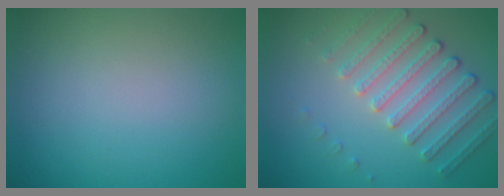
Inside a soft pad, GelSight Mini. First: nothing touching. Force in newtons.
{"total": 4.4, "press": 3.7, "slide": 2.4}